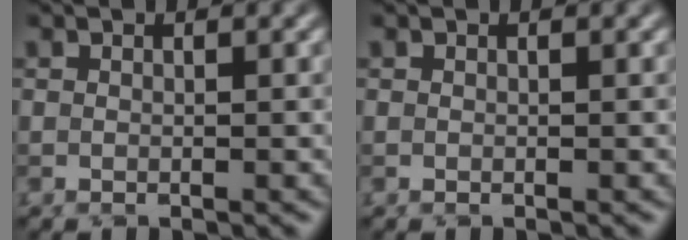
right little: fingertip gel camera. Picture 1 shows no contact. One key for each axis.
{"total": 0.0}